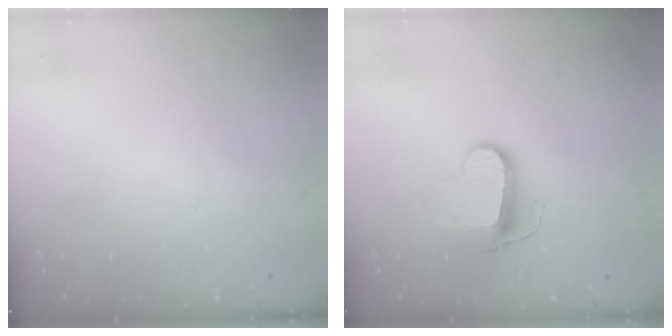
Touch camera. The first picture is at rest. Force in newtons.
{"total": 9.4, "press": 9.4, "slide": 0.2}